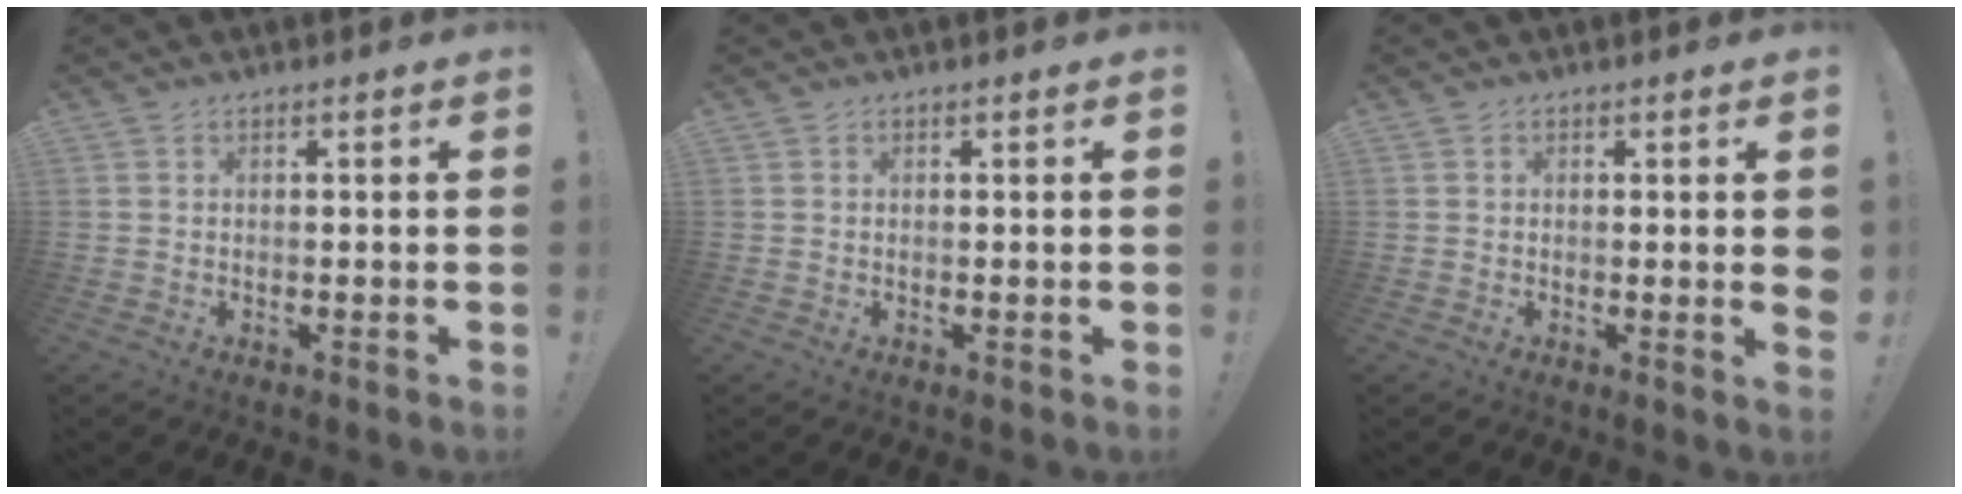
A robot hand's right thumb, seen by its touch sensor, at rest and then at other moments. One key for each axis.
{"total": 0.0}
{"total": 2.1, "fx": 0.9, "fy": -0.2, "fz": 1.9, "tx": -0.020, "ty": -0.013, "tz": 0.011}